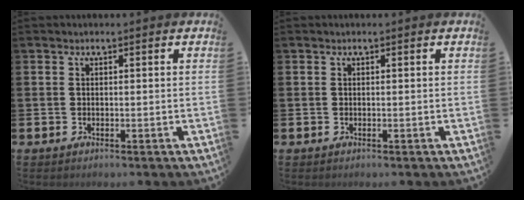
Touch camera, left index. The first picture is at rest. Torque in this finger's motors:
{"motor_torque": [-0.13, -0.06, -0.01, 0.00]}